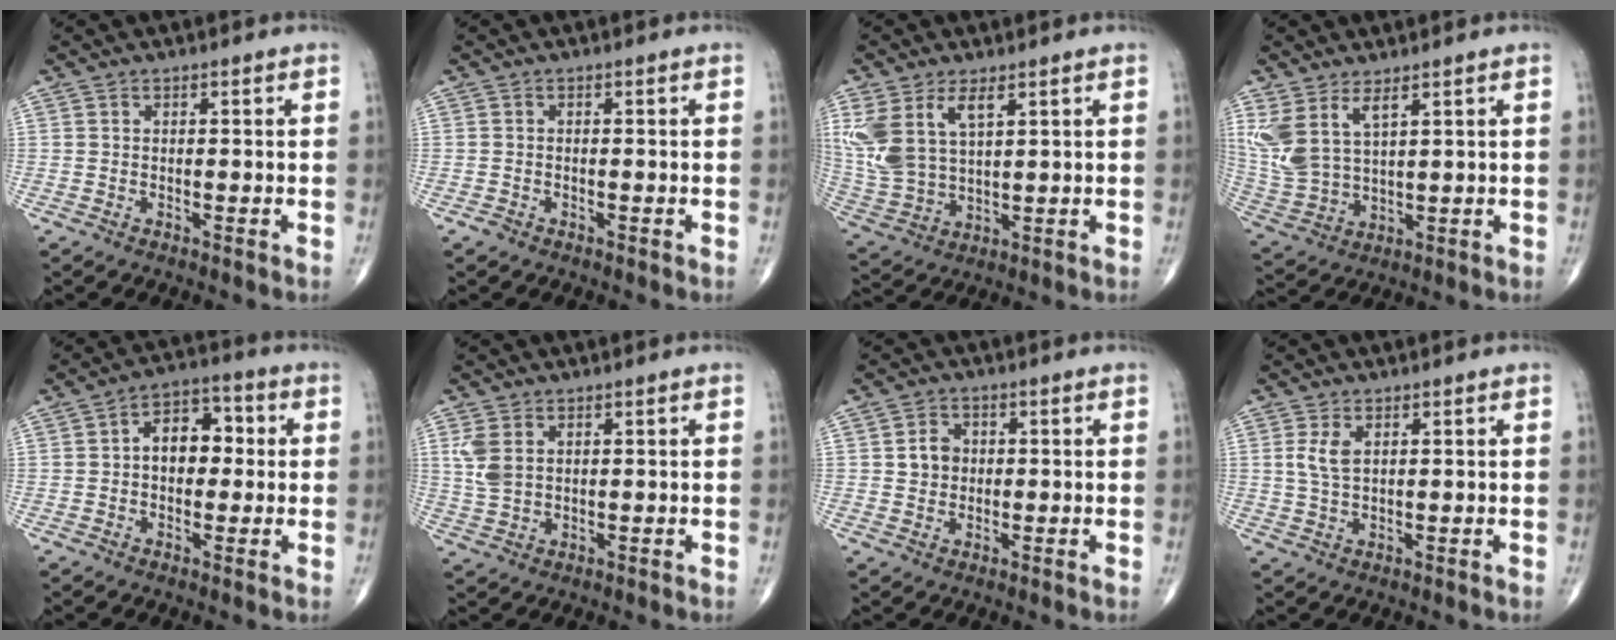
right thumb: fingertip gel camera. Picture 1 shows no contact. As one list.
[{"total": 0.8, "force": [-0.5, 0.5, 0.3], "torque": [-0.003, 0.002, -0.014]}, {"total": 12.2, "force": [5.1, 6.3, 9.1], "torque": [-0.204, -0.012, 0.119]}, {"total": 9.6, "force": [5.0, 4.3, 7.0], "torque": [-0.160, -0.022, 0.116]}, {"total": 8.5, "force": [0.6, 5.7, 6.3], "torque": [-0.067, 0.026, 0.001]}, {"total": 4.9, "force": [1.6, 3.1, 3.4], "torque": [-0.075, -0.001, 0.040]}, {"total": 4.0, "force": [0.4, 3.4, 2.0], "torque": [-0.017, 0.004, 0.004]}, {"total": 3.6, "force": [1.1, 1.9, 2.8], "torque": [-0.059, -0.001, 0.027]}]